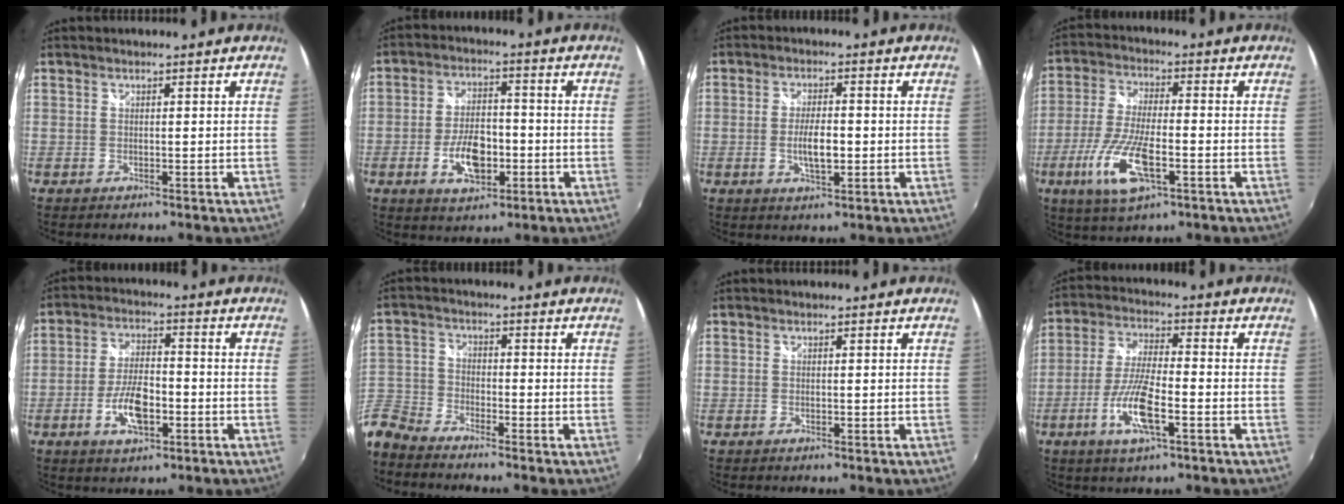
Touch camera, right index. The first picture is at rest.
{"total": 9.3, "force": [-3.0, 5.0, 7.3], "torque": [-0.142, 0.005, -0.044]}
{"total": 5.6, "force": [-1.0, 1.9, 5.2], "torque": [-0.100, -0.003, -0.017]}
{"total": 12.6, "force": [-4.9, 3.9, 10.9], "torque": [-0.235, -0.016, -0.094]}
{"total": 8.7, "force": [-3.1, 3.9, 7.1], "torque": [-0.144, -0.001, -0.054]}
{"total": 8.7, "force": [-7.1, 4.5, 2.5], "torque": [-0.075, 0.003, -0.162]}
{"total": 0.0}
{"total": 10.3, "force": [-4.1, 2.3, 9.2], "torque": [-0.190, -0.007, -0.080]}